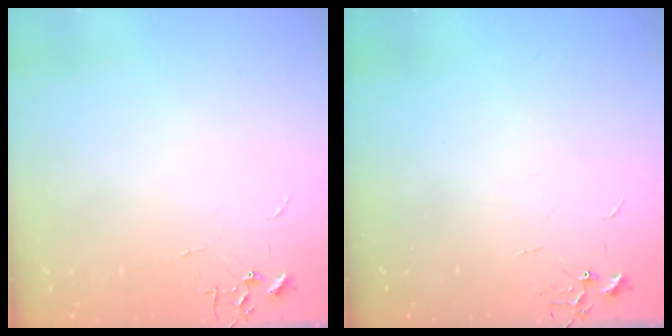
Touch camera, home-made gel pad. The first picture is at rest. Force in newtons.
{"total": 0.0}